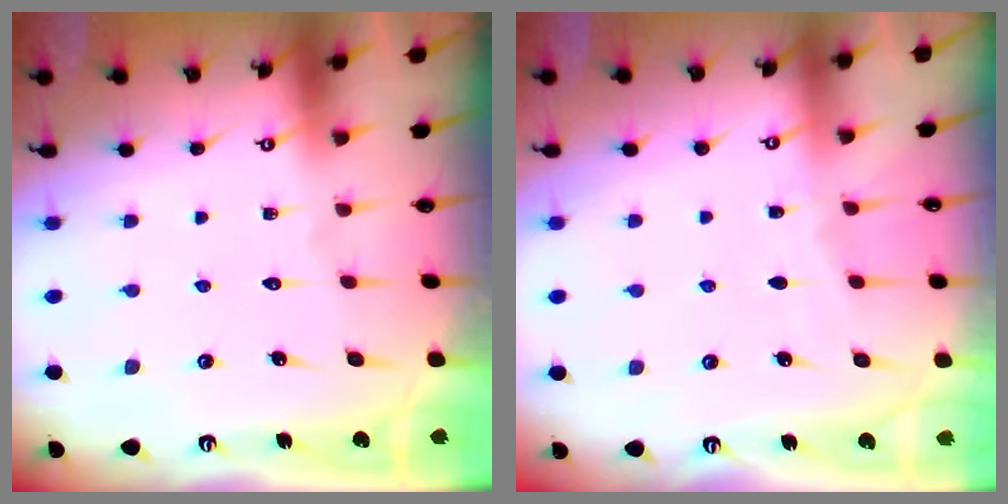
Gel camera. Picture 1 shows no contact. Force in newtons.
{"total": 2.2, "press": 2.1, "slide": 0.4}